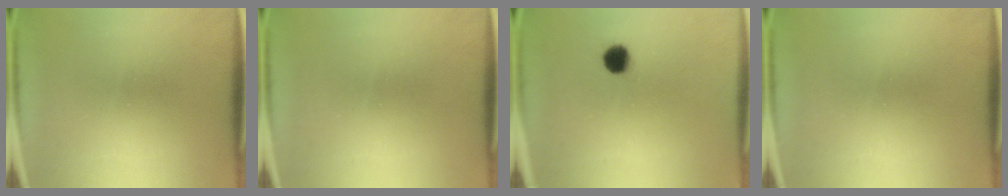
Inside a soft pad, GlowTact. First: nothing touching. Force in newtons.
{"total": 0.0}
{"total": 4.8}
{"total": 0.0}